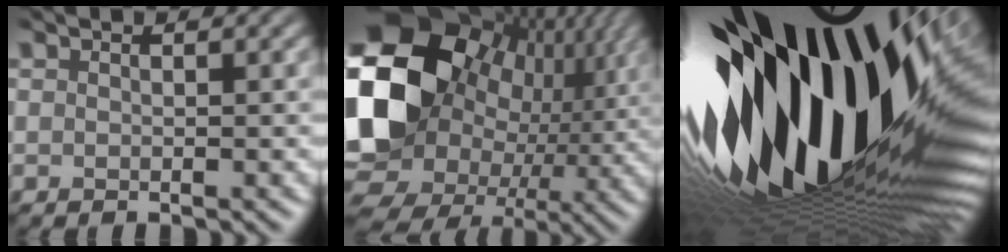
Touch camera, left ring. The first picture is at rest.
{"total": 20.6, "force": [1.3, 16.7, 12.1], "torque": [-0.237, -0.003, 0.003]}
{"total": 21.2, "force": [1.2, 9.1, 19.1], "torque": [-0.323, -0.057, 0.002]}